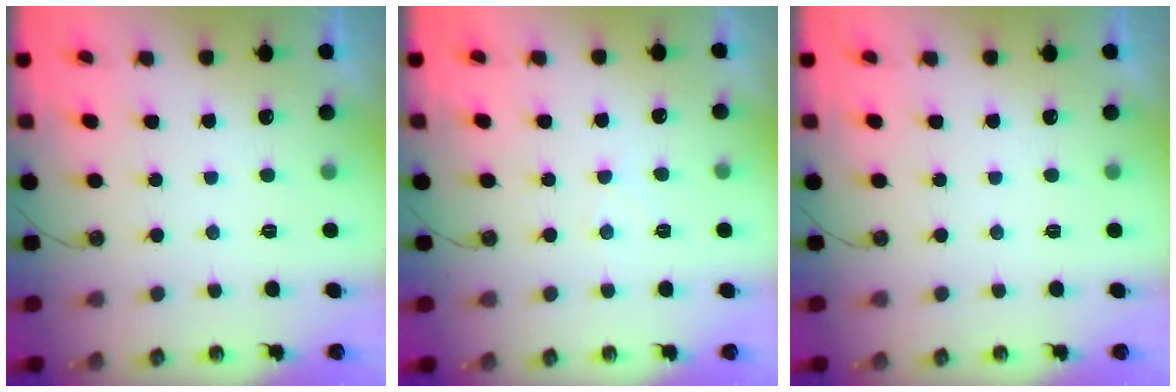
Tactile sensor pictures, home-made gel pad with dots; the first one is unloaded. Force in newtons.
{"total": 3.9, "press": 3.9, "slide": 0.6}
{"total": 0.0}